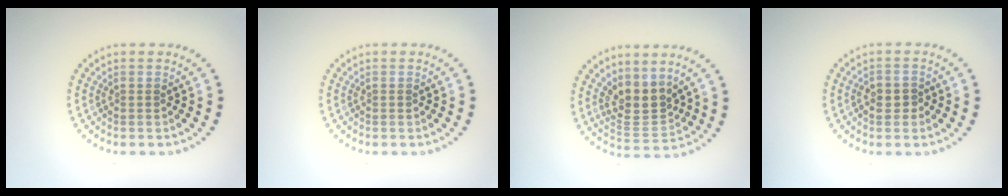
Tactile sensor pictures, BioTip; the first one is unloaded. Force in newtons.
{"total": 0.0}
{"total": 3.4, "press": 2.8, "slide": 1.8}
{"total": 1.3, "press": 1.2, "slide": 0.4}